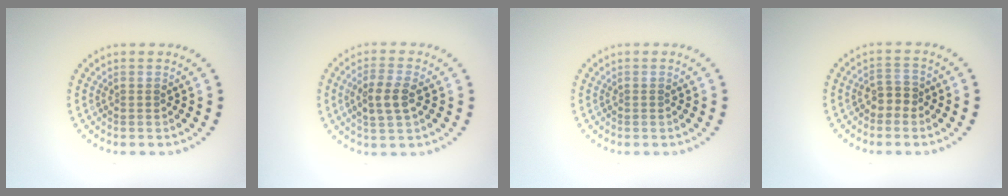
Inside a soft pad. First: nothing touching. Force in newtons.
{"total": 3.0, "press": 2.8, "slide": 0.9}
{"total": 0.0}
{"total": 1.9, "press": 1.7, "slide": 0.9}